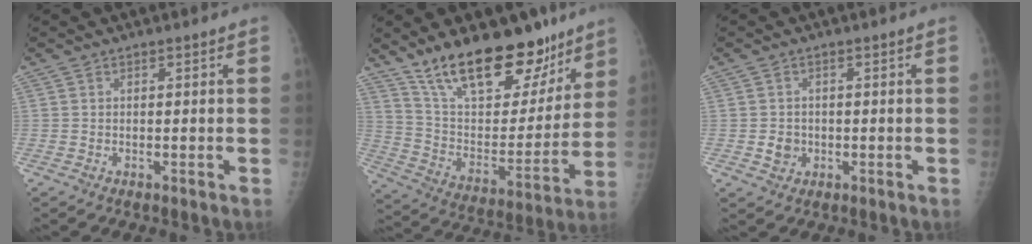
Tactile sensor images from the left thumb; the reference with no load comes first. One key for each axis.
{"total": 23.6, "fx": 16.9, "fy": 10.2, "fz": 12.9, "tx": -0.158, "ty": -0.084, "tz": 0.280}
{"total": 2.7, "fx": -0.4, "fy": 2.5, "fz": 1.0, "tx": -0.004, "ty": 0.004, "tz": -0.002}